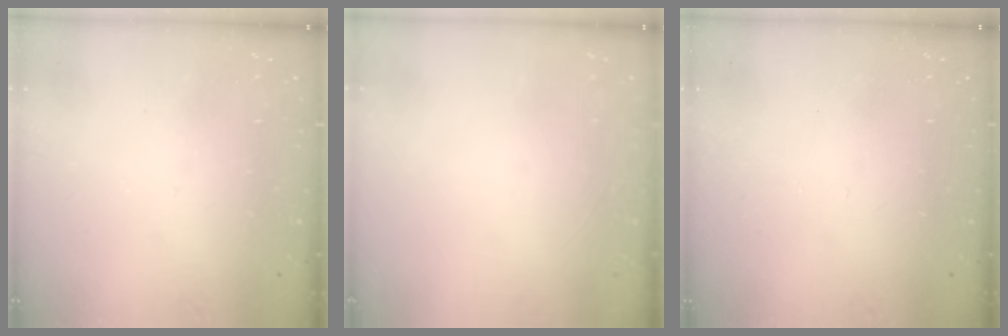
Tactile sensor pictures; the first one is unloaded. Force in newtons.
{"total": 0.0}
{"total": 0.0}